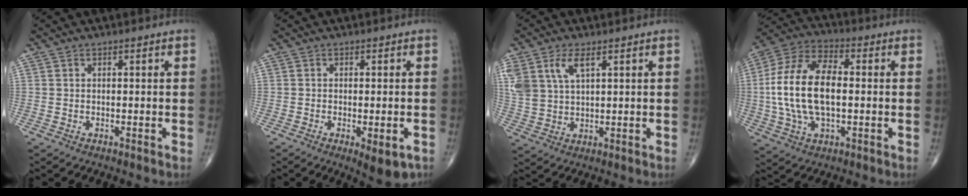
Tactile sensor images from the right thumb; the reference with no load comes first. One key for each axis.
{"total": 5.7, "fx": -2.2, "fy": 1.9, "fz": 4.9, "tx": -0.064, "ty": -0.004, "tz": -0.023}
{"total": 8.8, "fx": 4.2, "fy": 4.6, "fz": 6.3, "tx": -0.142, "ty": -0.004, "tz": 0.090}
{"total": 17.5, "fx": -0.1, "fy": 9.3, "fz": 14.9, "tx": -0.304, "ty": 0.021, "tz": -0.006}